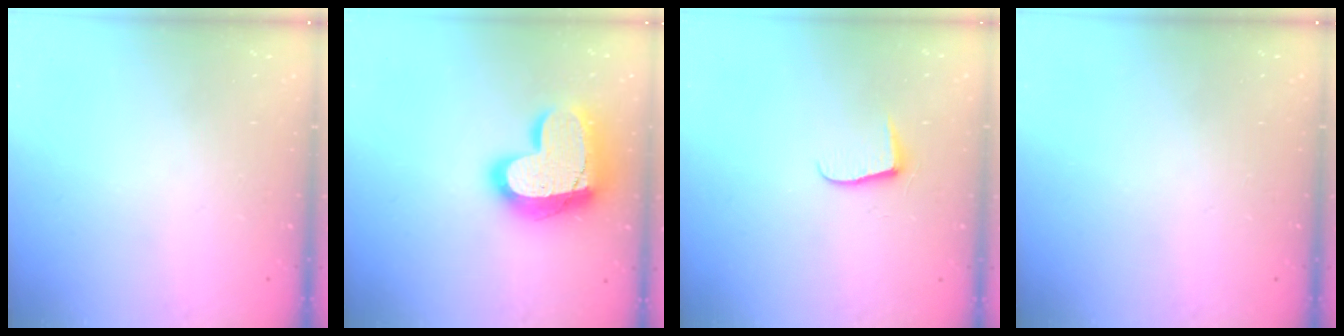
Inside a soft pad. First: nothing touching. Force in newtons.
{"total": 21.4, "press": 21.3, "slide": 1.7}
{"total": 5.9, "press": 5.9, "slide": 0.6}
{"total": 0.0}